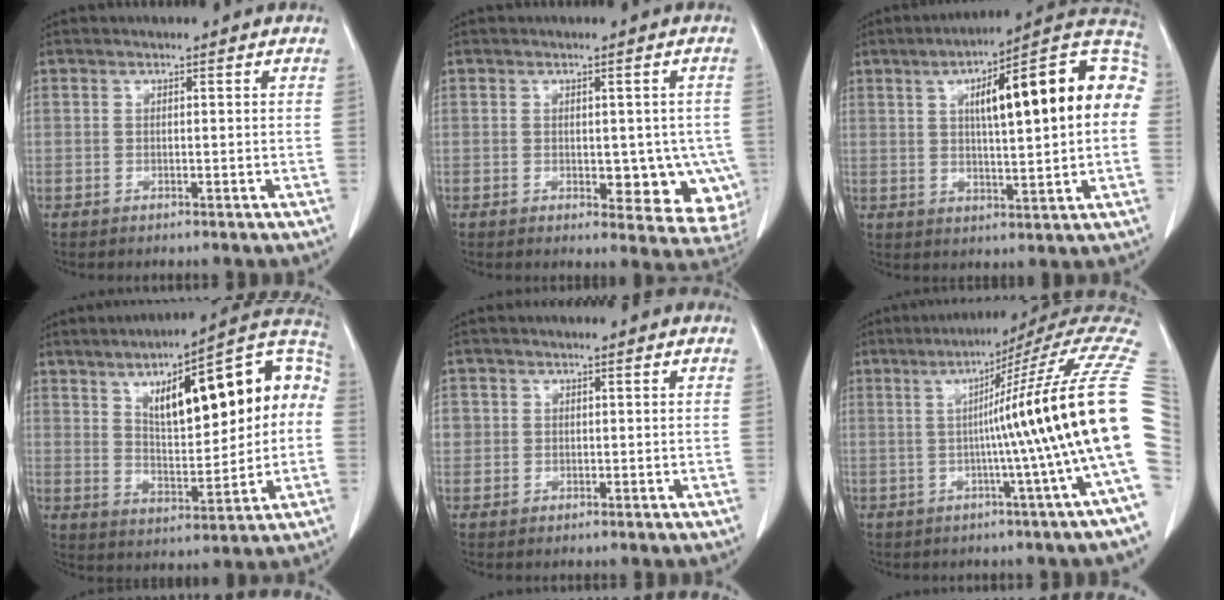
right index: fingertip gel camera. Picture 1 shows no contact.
{"total": 9.5, "force": [-2.1, 5.2, 7.7], "torque": [-0.071, -0.001, -0.018]}
{"total": 20.7, "force": [4.1, 4.2, 19.9], "torque": [-0.281, 0.049, 0.054]}
{"total": 20.8, "force": [4.7, 6.5, 19.2], "torque": [-0.281, 0.041, 0.072]}
{"total": 2.3, "force": [0.3, 2.2, 0.4], "torque": [0.002, 0.005, 0.008]}
{"total": 19.9, "force": [0.7, -4.0, 19.5], "torque": [-0.178, 0.015, -0.003]}